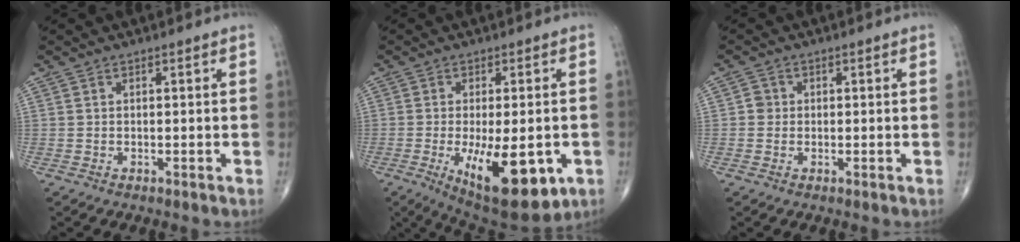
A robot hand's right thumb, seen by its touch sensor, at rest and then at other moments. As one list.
[{"total": 16.1, "force": [-4.9, 6.3, 14.0], "torque": [-0.193, -0.016, -0.053]}, {"total": 1.8, "force": [0.0, 1.7, 0.5], "torque": [0.002, 0.005, -0.004]}]